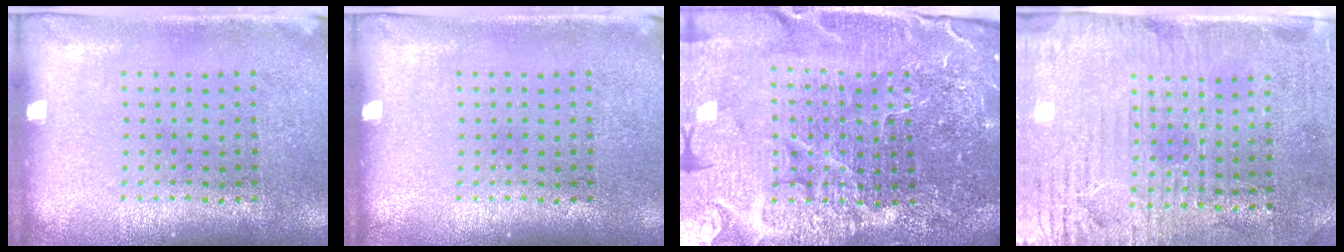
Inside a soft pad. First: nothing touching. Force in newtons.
{"total": 0.0}
{"total": 6.7, "press": 5.8, "slide": 3.2}
{"total": 3.3, "press": 2.8, "slide": 1.7}